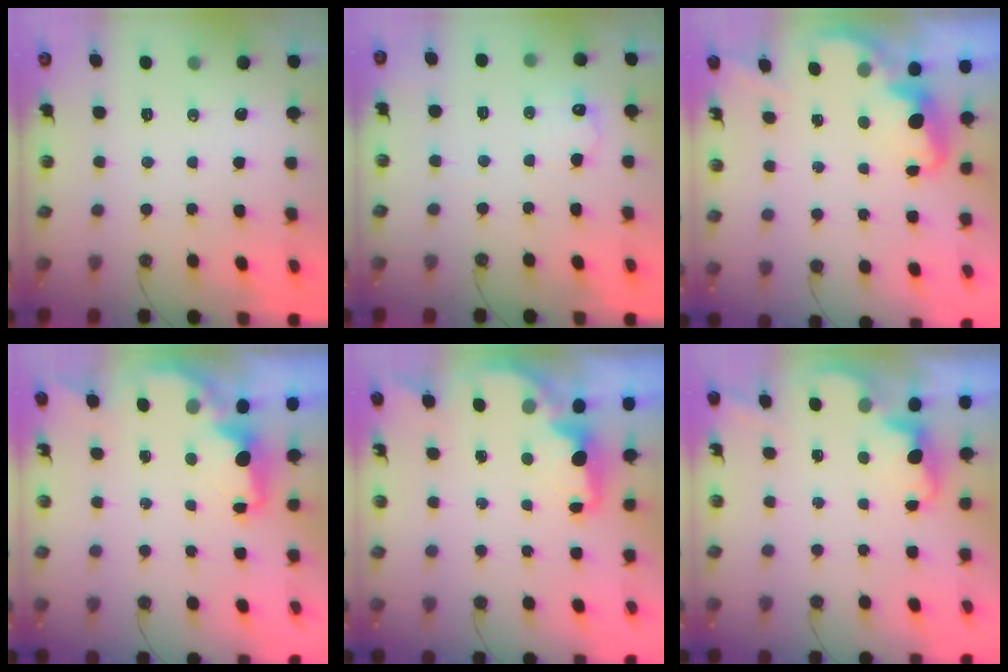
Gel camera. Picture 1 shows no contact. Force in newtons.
{"total": 7.8, "press": 7.8, "slide": 0.5}
{"total": 2.8, "press": 2.7, "slide": 0.8}
{"total": 2.6, "press": 2.5, "slide": 0.6}
{"total": 2.1, "press": 2.0, "slide": 0.6}
{"total": 3.0, "press": 3.0, "slide": 0.7}